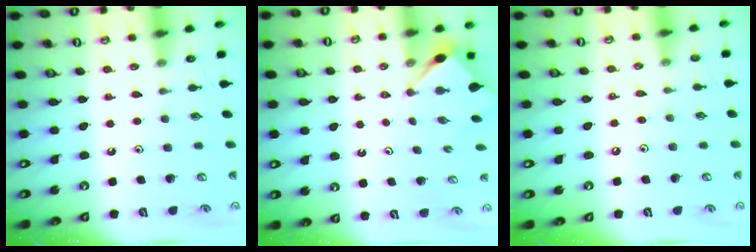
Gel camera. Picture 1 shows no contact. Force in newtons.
{"total": 3.4, "press": 3.4, "slide": 0.3}
{"total": 2.9, "press": 2.9, "slide": 0.4}